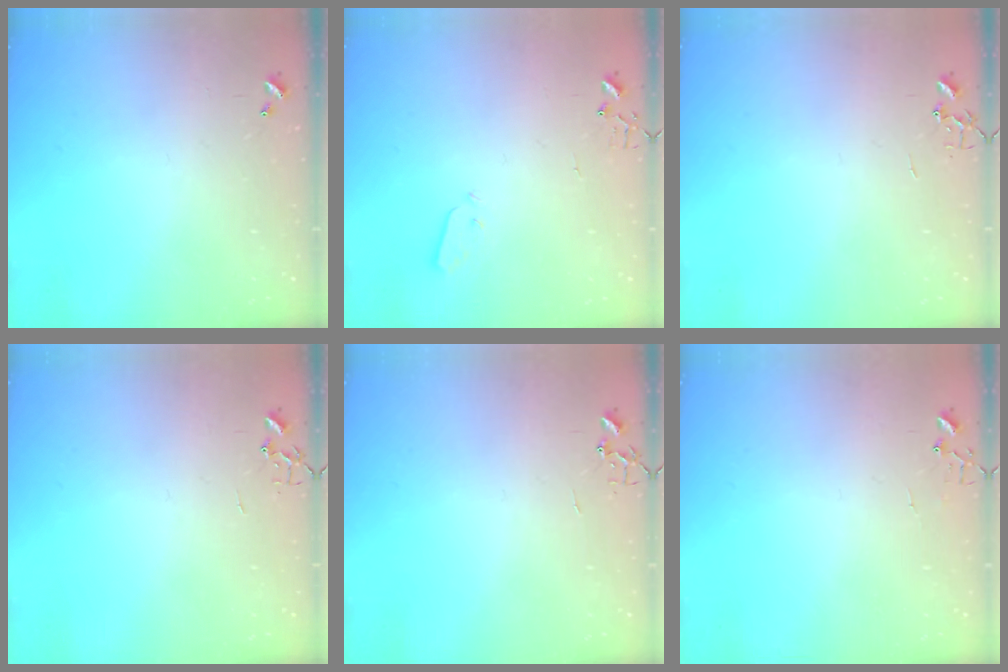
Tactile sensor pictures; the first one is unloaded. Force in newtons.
{"total": 3.0, "press": 2.9, "slide": 0.3}
{"total": 0.0}
{"total": 0.0}
{"total": 0.0}
{"total": 5.0, "press": 5.0, "slide": 0.4}